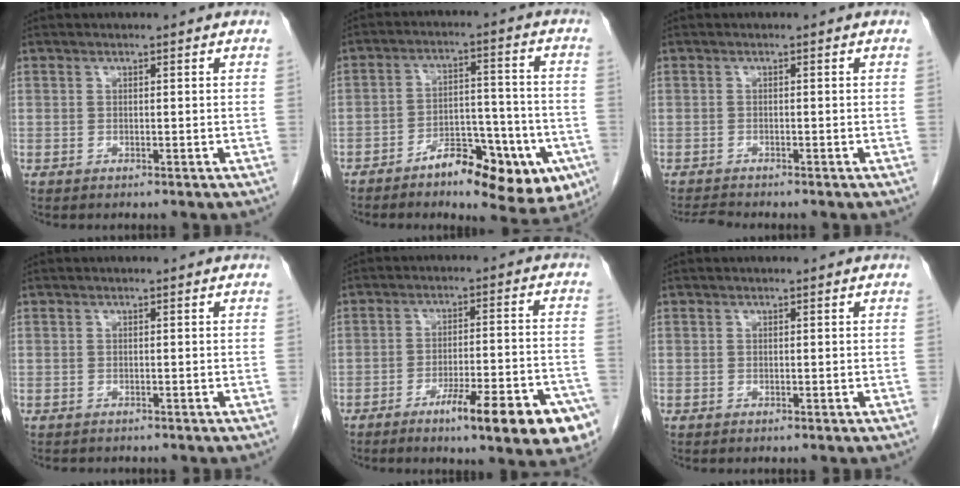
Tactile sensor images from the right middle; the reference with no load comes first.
{"total": 13.9, "force": [-7.5, 5.1, 10.5], "torque": [-0.131, 0.020, -0.104]}
{"total": 1.8, "force": [-1.8, -0.4, 0.2], "torque": [-0.014, -0.014, -0.031]}
{"total": 1.8, "force": [-1.6, 0.6, 0.5], "torque": [-0.018, -0.006, -0.020]}
{"total": 14.8, "force": [-8.5, 1.7, 12.0], "torque": [-0.114, 0.006, -0.114]}
{"total": 0.0}